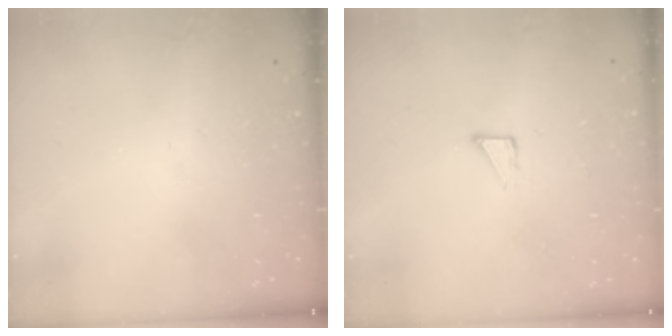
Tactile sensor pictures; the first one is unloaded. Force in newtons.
{"total": 3.6, "press": 3.6, "slide": 0.3}